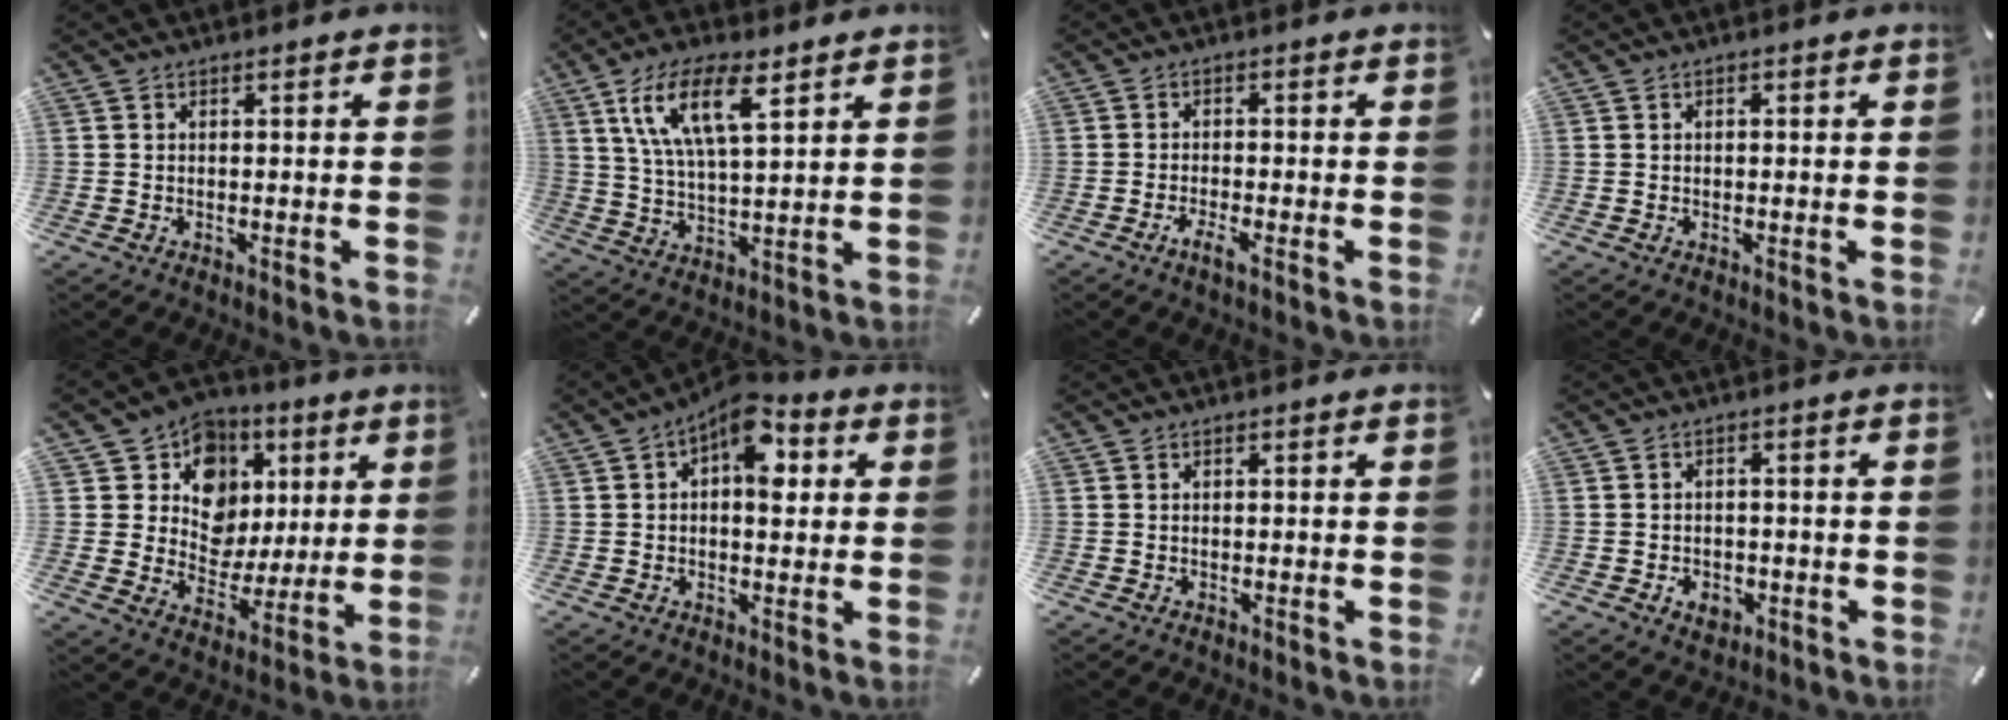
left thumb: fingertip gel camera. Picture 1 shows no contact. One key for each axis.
{"total": 13.3, "fx": 7.0, "fy": 5.1, "fz": 10.1, "tx": -0.208, "ty": -0.005, "tz": 0.126}
{"total": 2.9, "fx": -1.7, "fy": 0.6, "fz": 2.3, "tx": -0.044, "ty": 0.001, "tz": -0.032}
{"total": 0.6, "fx": 0.1, "fy": 0.5, "fz": 0.4, "tx": -0.008, "ty": 0.002, "tz": 0.001}
{"total": 13.4, "fx": 4.2, "fy": 12.1, "fz": 3.9, "tx": -0.052, "ty": -0.037, "tz": 0.084}
{"total": 10.3, "fx": 4.0, "fy": 5.7, "fz": 7.7, "tx": -0.086, "ty": -0.026, "tz": 0.063}
{"total": 0.0}
{"total": 4.2, "fx": -1.7, "fy": 3.2, "fz": 2.2, "tx": -0.043, "ty": 0.005, "tz": -0.030}